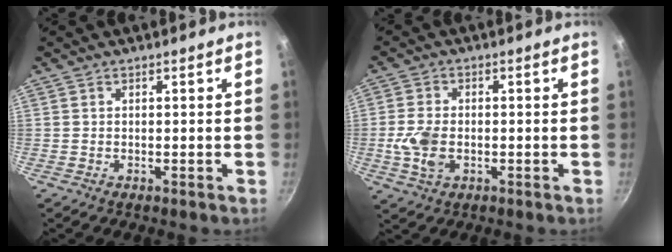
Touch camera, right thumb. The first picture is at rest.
{"total": 6.7, "force": [-1.2, 4.1, 5.1], "torque": [-0.109, 0.003, -0.022]}